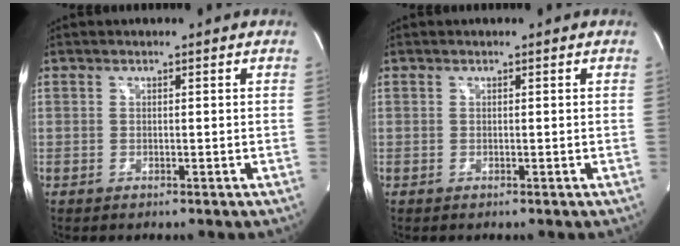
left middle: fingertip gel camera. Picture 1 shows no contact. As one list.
[{"total": 0.0}]